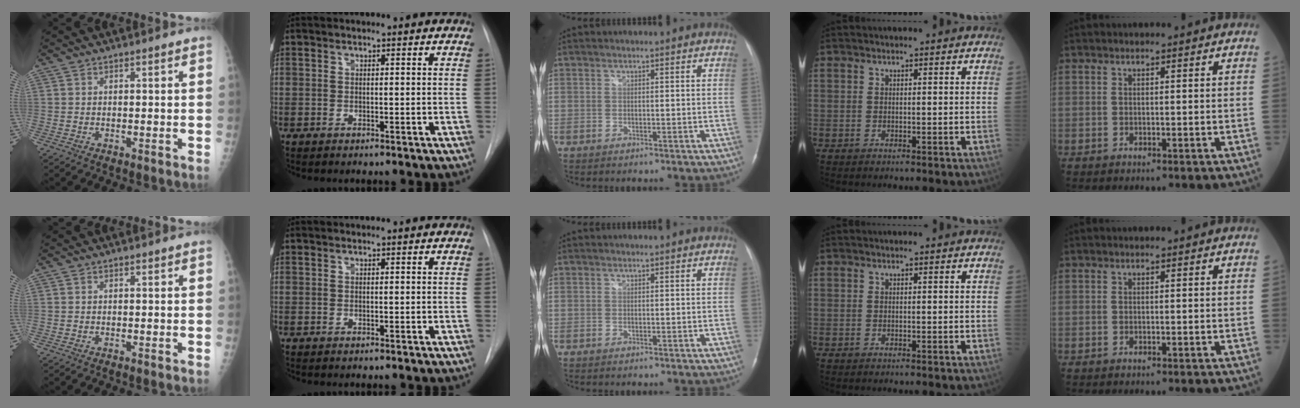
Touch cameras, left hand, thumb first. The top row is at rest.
{}